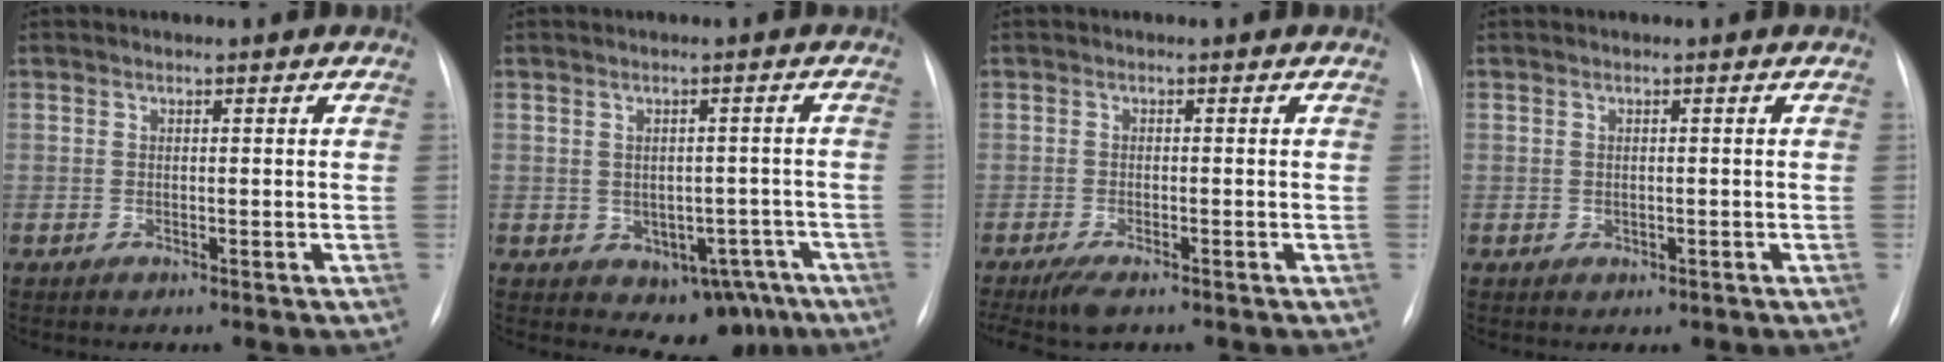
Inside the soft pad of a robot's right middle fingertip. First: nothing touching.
{"total": 7.2, "force": [-3.4, 5.0, 3.9], "torque": [-0.034, 0.024, -0.032]}
{"total": 3.8, "force": [-2.7, 0.9, 2.6], "torque": [-0.053, -0.011, -0.044]}
{"total": 0.9, "force": [-0.2, 0.8, 0.2], "torque": [-0.005, 0.000, 0.001]}